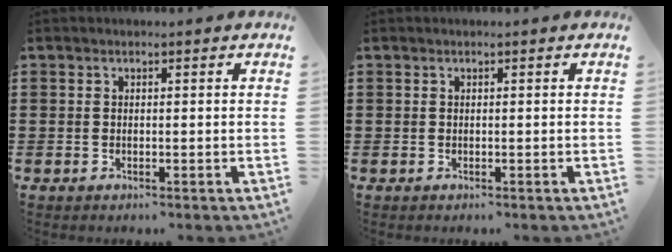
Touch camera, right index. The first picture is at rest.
{"total": 0.0}